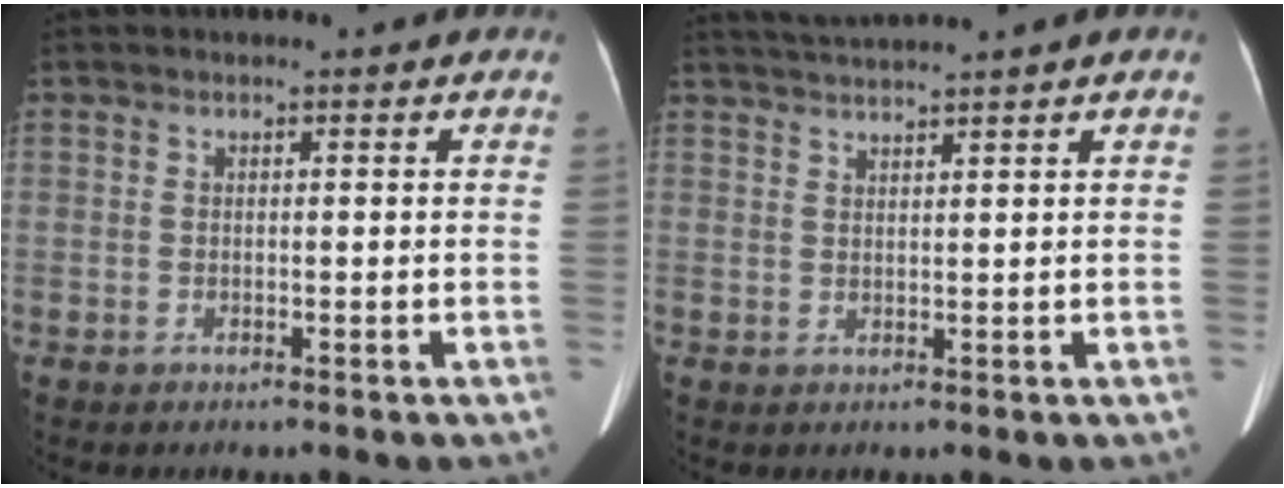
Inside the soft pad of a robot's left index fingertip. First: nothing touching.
{"total": 4.1, "force": [3.6, -1.4, 1.5], "torque": [-0.029, 0.014, 0.069]}